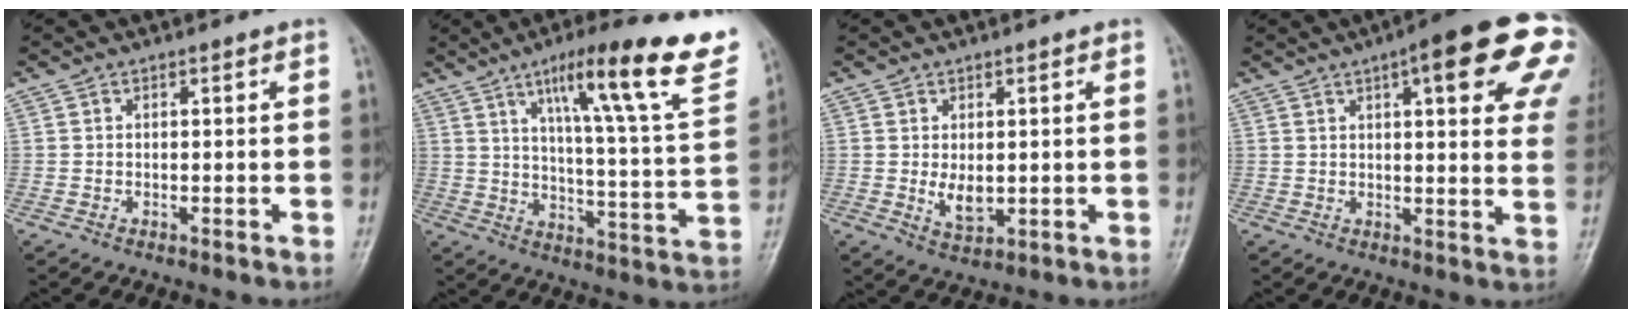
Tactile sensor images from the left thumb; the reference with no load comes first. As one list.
[{"total": 23.7, "force": [13.4, 3.4, 19.3], "torque": [-0.253, -0.043, 0.193]}, {"total": 4.2, "force": [0.1, 2.6, 3.2], "torque": [-0.044, -0.011, 0.010]}, {"total": 20.5, "force": [8.6, 5.4, 17.9], "torque": [-0.202, -0.007, 0.099]}]